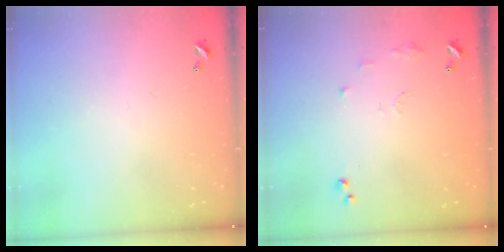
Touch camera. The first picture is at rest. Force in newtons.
{"total": 8.3, "press": 8.3, "slide": 0.8}